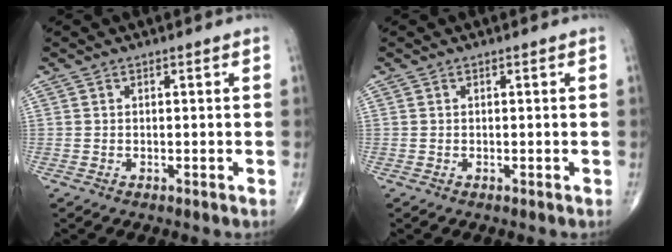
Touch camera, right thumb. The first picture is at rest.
{"total": 0.0}